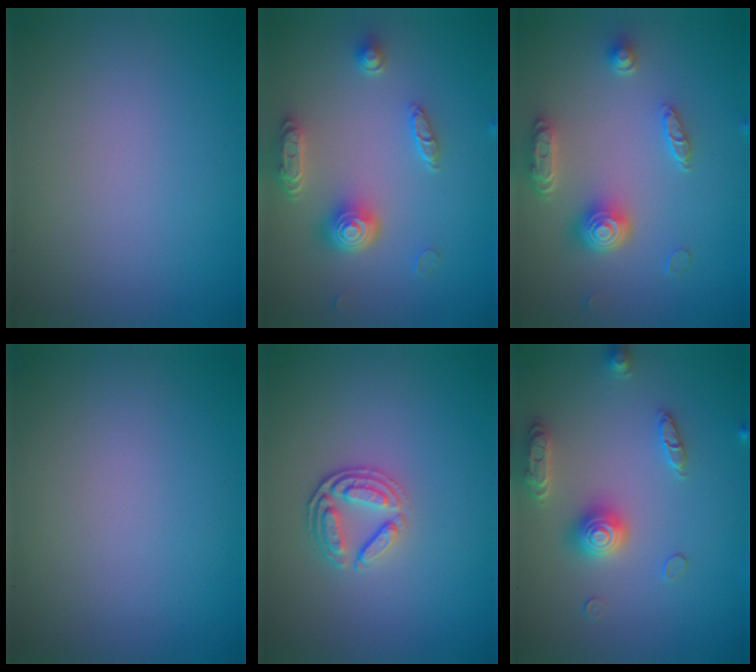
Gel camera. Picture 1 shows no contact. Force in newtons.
{"total": 4.5, "press": 3.6, "slide": 2.7}
{"total": 4.5, "press": 3.6, "slide": 2.7}
{"total": 0.0}
{"total": 2.9, "press": 2.5, "slide": 1.5}
{"total": 3.2, "press": 3.2, "slide": 0.5}